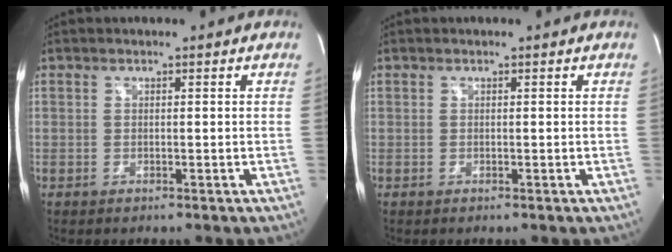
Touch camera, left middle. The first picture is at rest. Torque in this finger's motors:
{"motor_torque": [0.14, -0.47, -0.07, 0.00]}